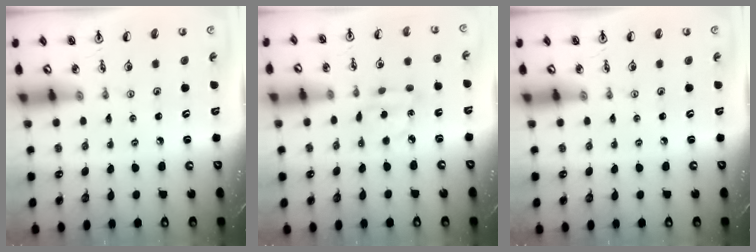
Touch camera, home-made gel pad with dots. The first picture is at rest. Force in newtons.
{"total": 2.9, "press": 2.8, "slide": 0.6}
{"total": 0.0}